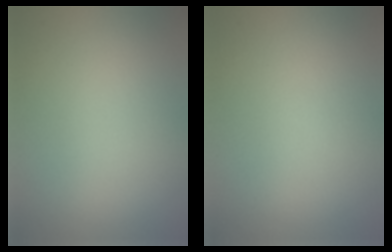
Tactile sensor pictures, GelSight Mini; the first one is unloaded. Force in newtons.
{"total": 0.0}